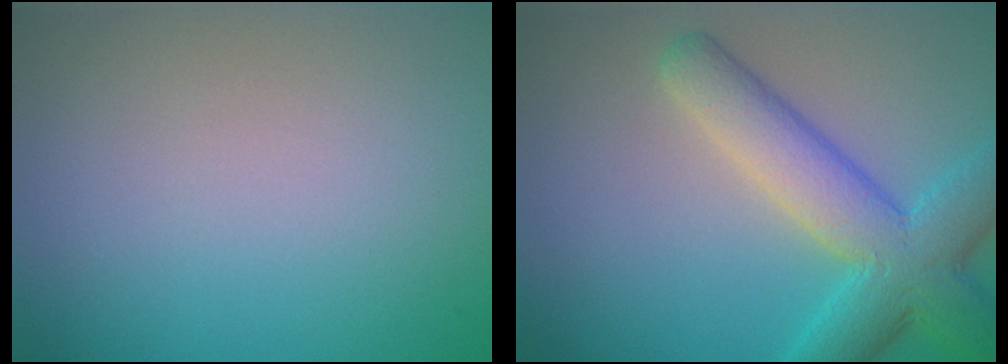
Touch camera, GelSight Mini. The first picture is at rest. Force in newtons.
{"total": 7.3, "press": 7.3, "slide": 0.3}